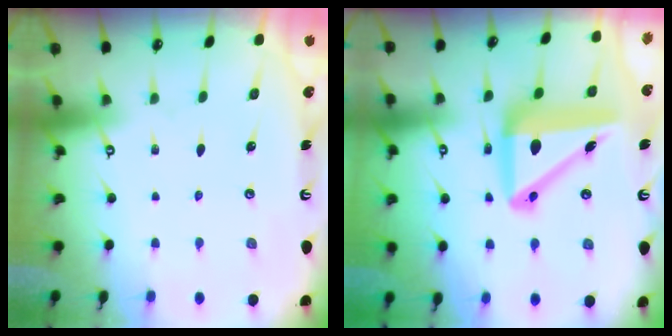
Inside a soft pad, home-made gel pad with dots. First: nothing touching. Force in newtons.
{"total": 14.9, "press": 14.7, "slide": 2.9}